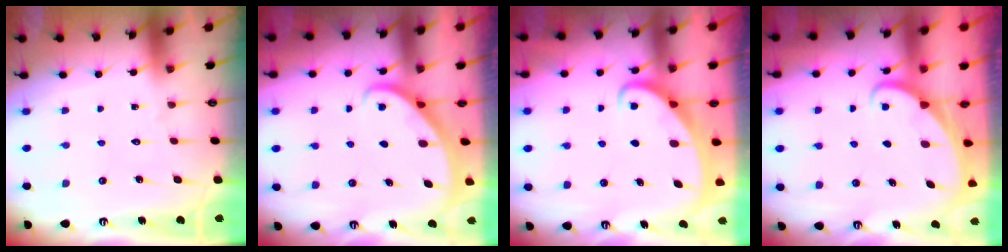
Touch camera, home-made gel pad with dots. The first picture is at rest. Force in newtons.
{"total": 1.8, "press": 1.8, "slide": 0.1}
{"total": 2.0, "press": 2.0, "slide": 0.4}
{"total": 1.5, "press": 1.5, "slide": 0.1}